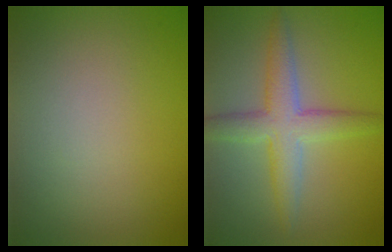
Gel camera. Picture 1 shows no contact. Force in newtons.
{"total": 4.5, "press": 4.5, "slide": 0.2}